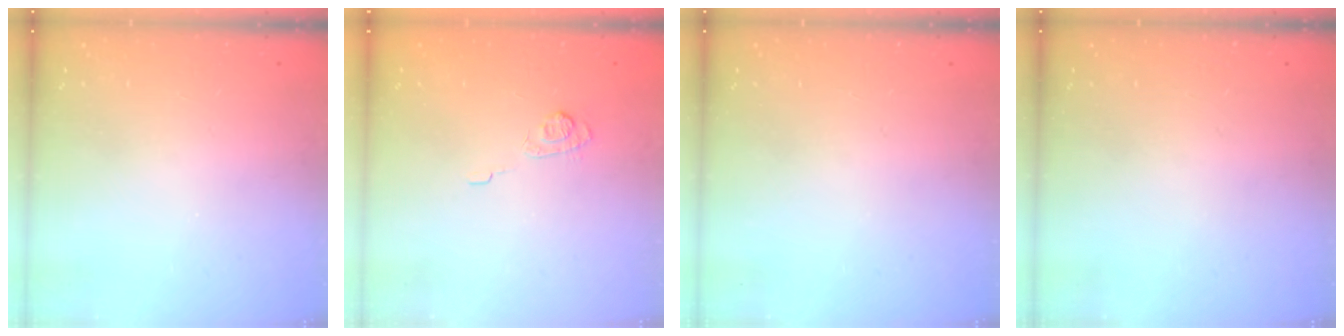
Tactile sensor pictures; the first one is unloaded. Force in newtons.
{"total": 8.2, "press": 8.0, "slide": 1.5}
{"total": 0.0}
{"total": 0.0}